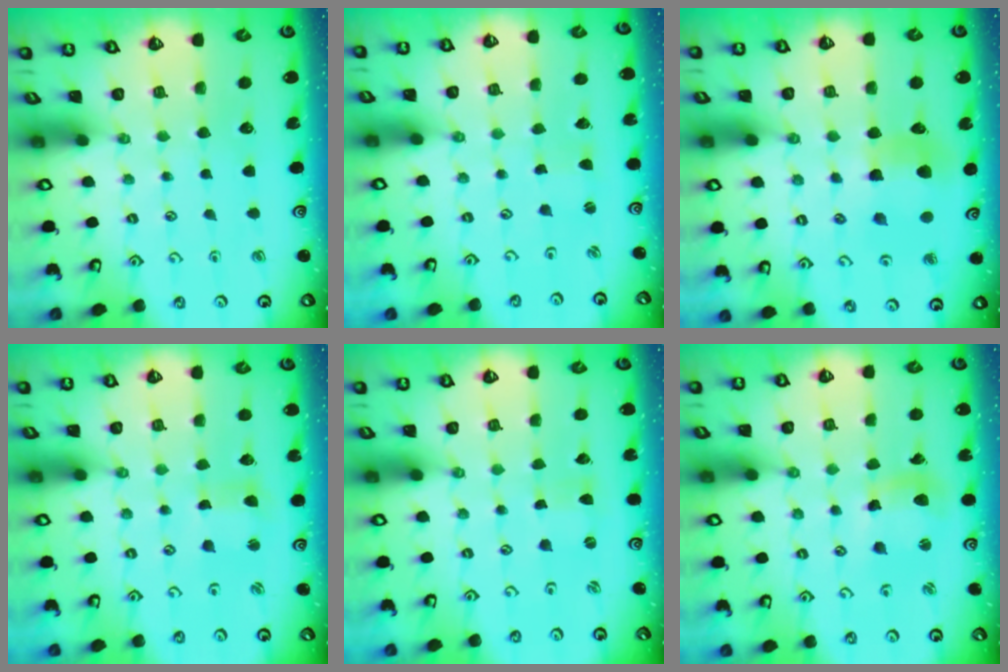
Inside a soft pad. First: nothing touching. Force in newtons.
{"total": 1.6, "press": 1.6, "slide": 0.3}
{"total": 8.2, "press": 8.1, "slide": 1.1}
{"total": 2.4, "press": 2.4, "slide": 0.3}
{"total": 0.0}
{"total": 9.8, "press": 9.7, "slide": 1.2}